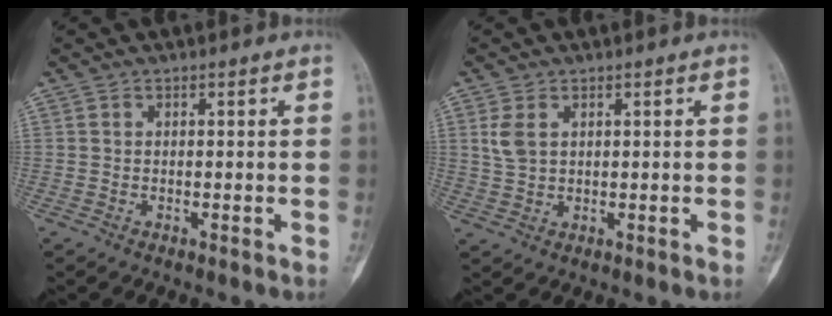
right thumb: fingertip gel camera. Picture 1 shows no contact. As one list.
[{"total": 3.5, "force": [1.2, 2.1, 2.5], "torque": [-0.054, 0.002, 0.032]}]